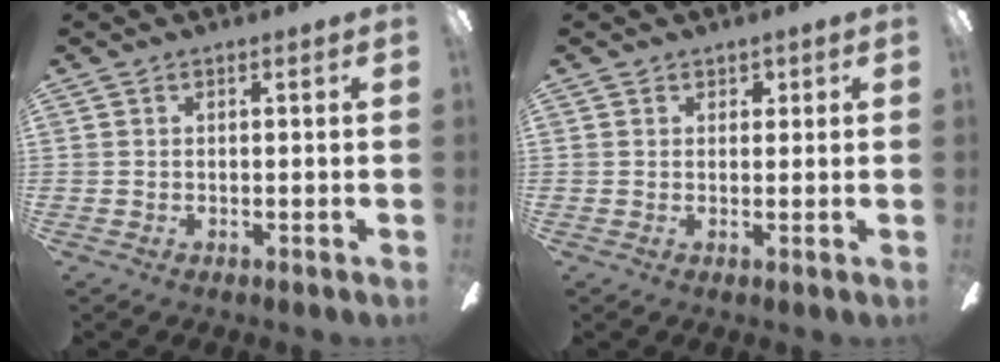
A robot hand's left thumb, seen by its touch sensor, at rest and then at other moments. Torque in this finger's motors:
{"motor_torque": [-0.11, 0.00, -0.41, 0.17, -0.03]}